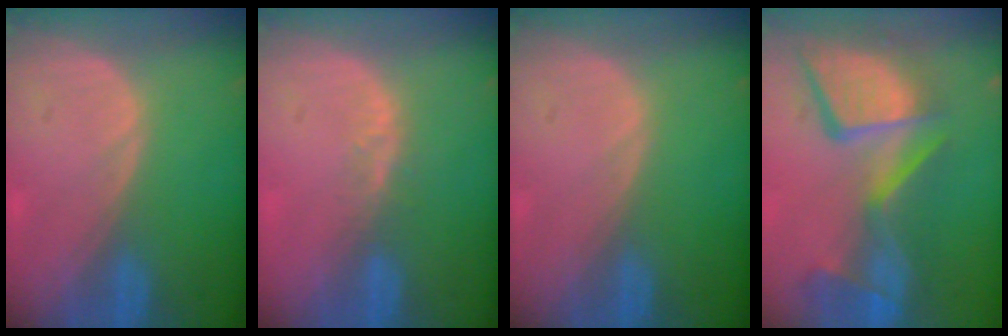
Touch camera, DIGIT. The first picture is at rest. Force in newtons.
{"total": 2.4, "press": 1.8, "slide": 1.5}
{"total": 0.0}
{"total": 13.8, "press": 11.2, "slide": 8.1}